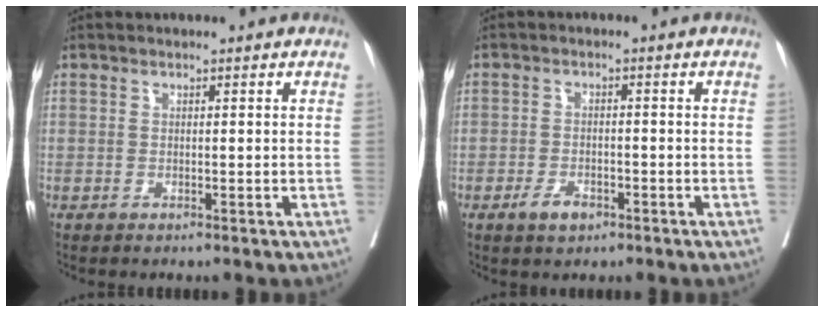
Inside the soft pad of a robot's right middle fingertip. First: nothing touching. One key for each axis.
{"total": 3.0, "fx": -1.8, "fy": 1.6, "fz": 1.8, "tx": -0.031, "ty": 0.003, "tz": -0.026}